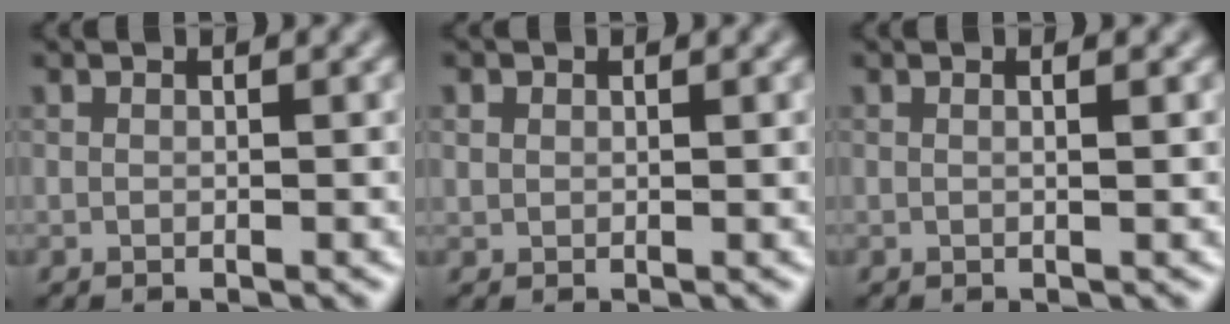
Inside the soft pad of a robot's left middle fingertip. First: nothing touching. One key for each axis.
{"total": 0.7, "fx": 0.4, "fy": 0.5, "fz": 0.1, "tx": -0.006, "ty": -0.001, "tz": 0.013}
{"total": 1.2, "fx": 0.3, "fy": 0.6, "fz": 1.1, "tx": -0.001, "ty": 0.006, "tz": -0.012}